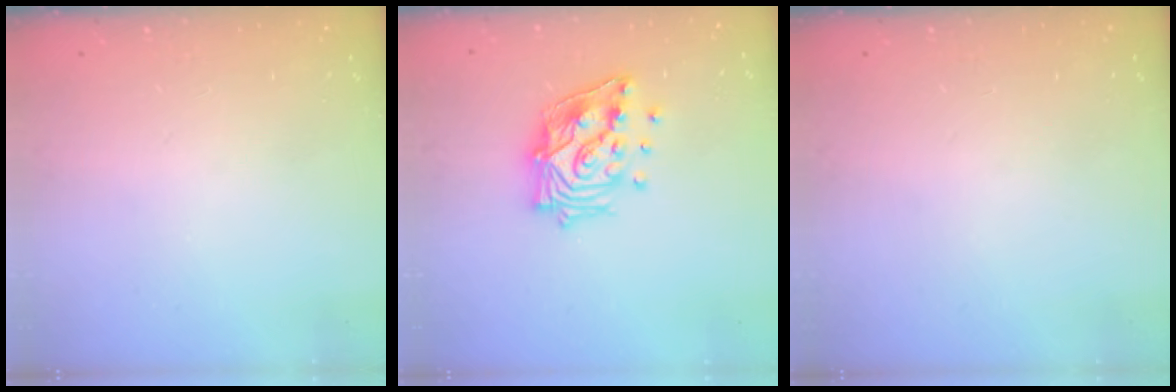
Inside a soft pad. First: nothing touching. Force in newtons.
{"total": 16.7, "press": 16.7, "slide": 1.2}
{"total": 0.0}